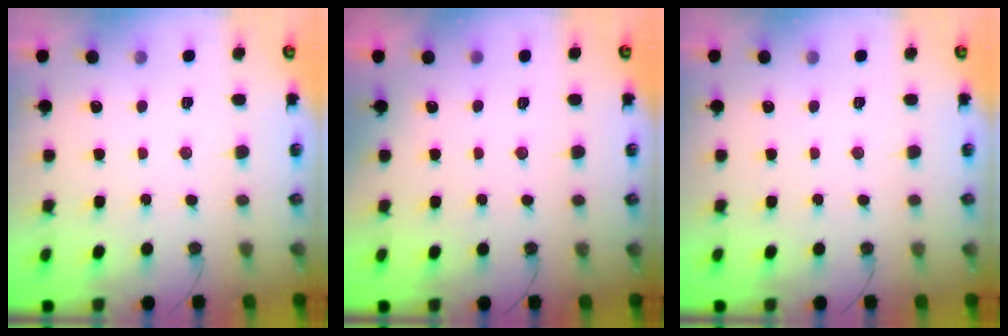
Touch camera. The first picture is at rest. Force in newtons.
{"total": 1.5, "press": 0.2, "slide": 1.5}
{"total": 0.0}